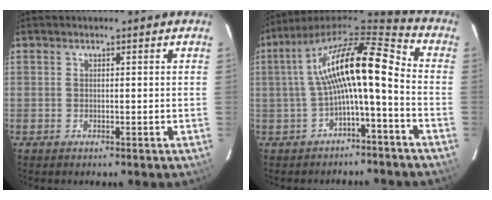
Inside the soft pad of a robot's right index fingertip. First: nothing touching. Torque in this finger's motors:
{"motor_torque": [0.70, -0.15, 1.05, 0.21]}